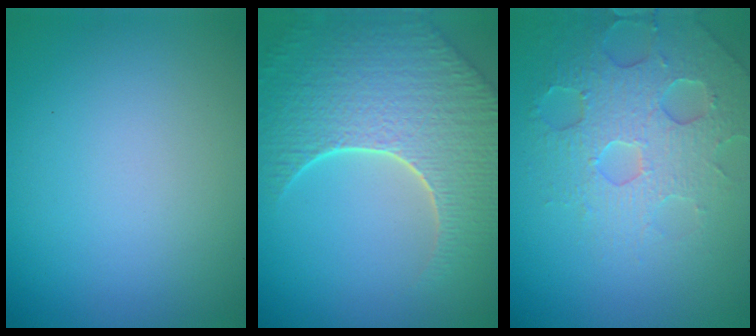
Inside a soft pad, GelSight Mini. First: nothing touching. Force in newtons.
{"total": 8.7, "press": 6.2, "slide": 6.1}
{"total": 4.3, "press": 4.2, "slide": 0.7}